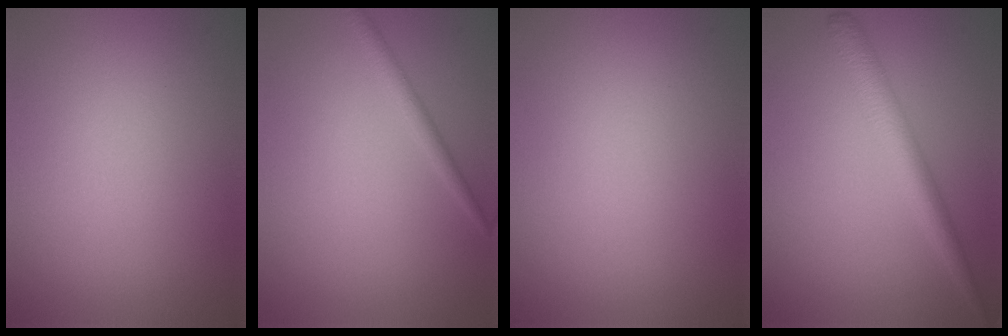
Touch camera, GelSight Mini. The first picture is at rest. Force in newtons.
{"total": 1.5, "press": 1.5, "slide": 0.1}
{"total": 0.0}
{"total": 3.4, "press": 3.4, "slide": 0.1}